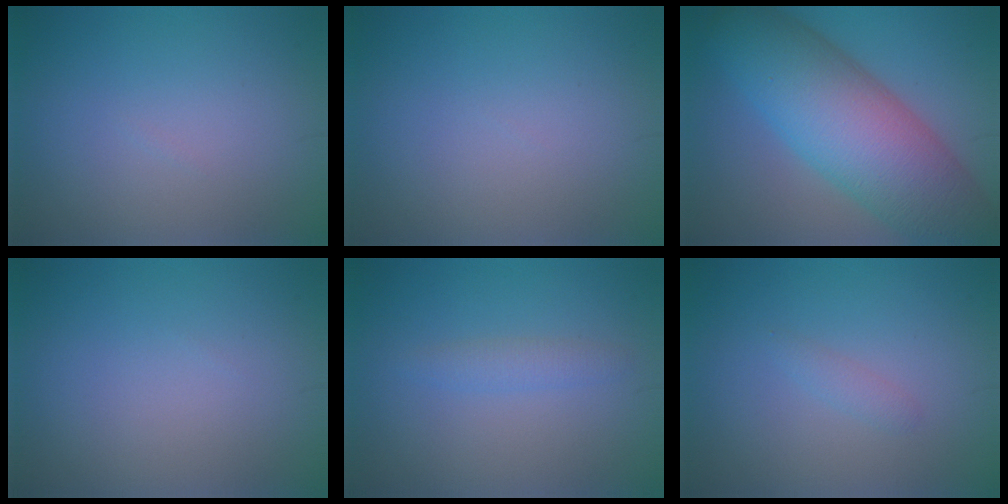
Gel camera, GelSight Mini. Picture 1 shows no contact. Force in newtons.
{"total": 0.0}
{"total": 12.2, "press": 12.2, "slide": 0.2}
{"total": 0.0}
{"total": 1.4, "press": 1.4, "slide": 0.1}
{"total": 0.9, "press": 0.9, "slide": 0.0}